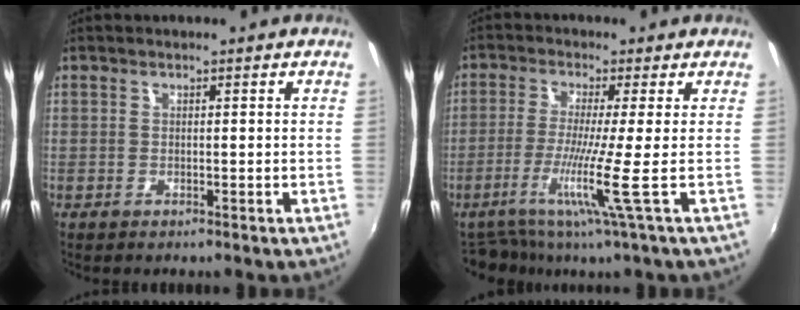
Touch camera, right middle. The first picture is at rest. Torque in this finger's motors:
{"motor_torque": [0.74, -0.71, 0.19, 0.06]}